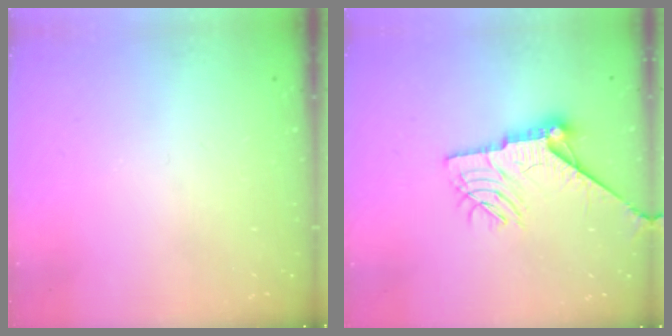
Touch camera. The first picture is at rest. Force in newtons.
{"total": 12.8, "press": 12.7, "slide": 1.3}